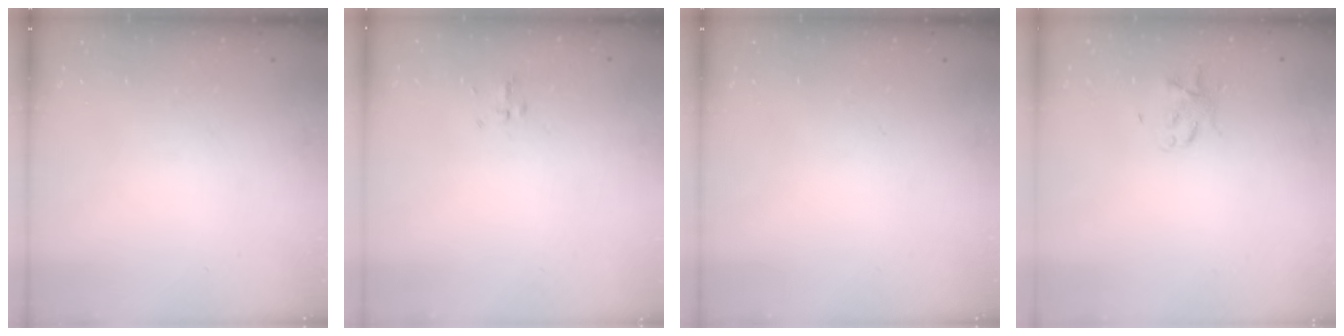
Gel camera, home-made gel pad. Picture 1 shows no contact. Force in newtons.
{"total": 2.0, "press": 1.8, "slide": 0.8}
{"total": 0.0}
{"total": 2.5, "press": 2.5, "slide": 0.4}